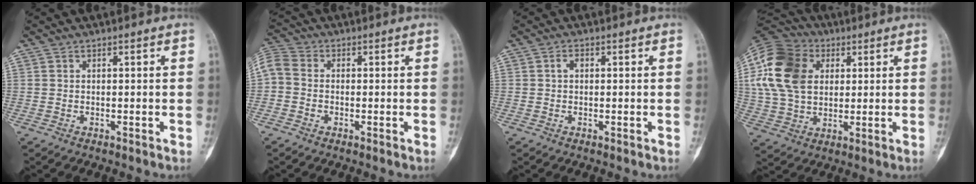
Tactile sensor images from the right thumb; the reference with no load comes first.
{"total": 9.4, "force": [-0.2, 7.8, 5.1], "torque": [-0.141, 0.025, -0.009]}
{"total": 1.3, "force": [0.2, 0.8, 1.0], "torque": [-0.016, 0.006, 0.001]}
{"total": 19.2, "force": [4.4, 14.1, 12.2], "torque": [-0.236, 0.012, 0.080]}